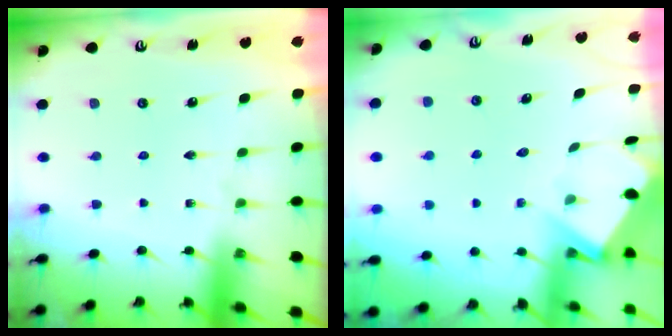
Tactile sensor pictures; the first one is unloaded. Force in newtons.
{"total": 3.9, "press": 3.9, "slide": 0.4}